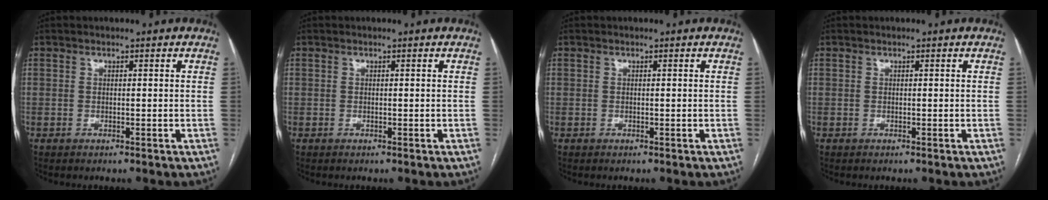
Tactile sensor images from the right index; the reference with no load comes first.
{"total": 0.0}
{"total": 0.0}
{"total": 0.0}